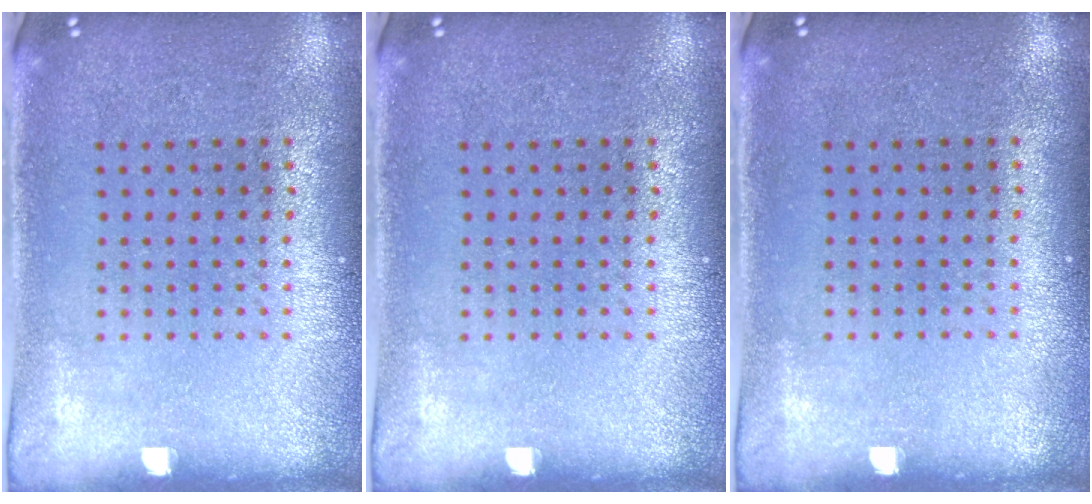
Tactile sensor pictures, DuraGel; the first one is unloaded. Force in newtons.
{"total": 0.0}
{"total": 0.0}